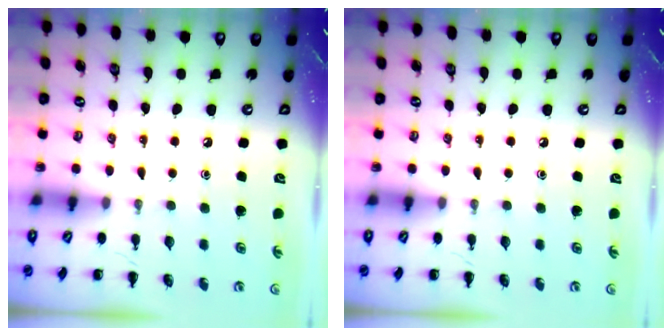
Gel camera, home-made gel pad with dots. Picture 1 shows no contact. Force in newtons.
{"total": 0.0}